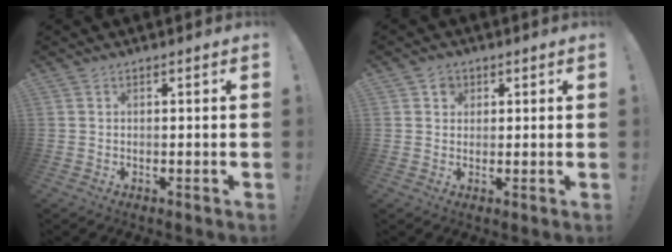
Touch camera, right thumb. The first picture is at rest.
{"total": 2.6, "force": [1.1, 2.3, 0.7], "torque": [-0.003, -0.006, 0.016]}